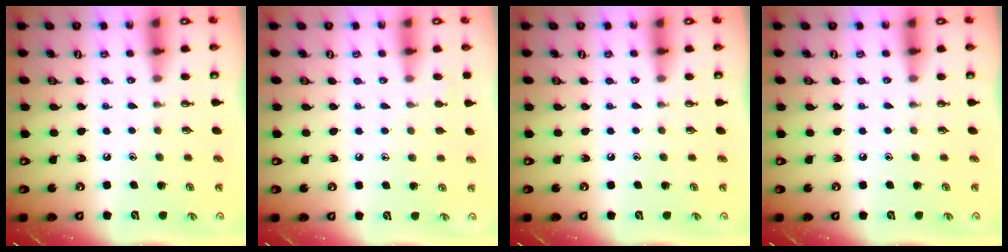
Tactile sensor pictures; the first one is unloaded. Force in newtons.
{"total": 4.9, "press": 4.8, "slide": 0.4}
{"total": 0.0}
{"total": 0.0}